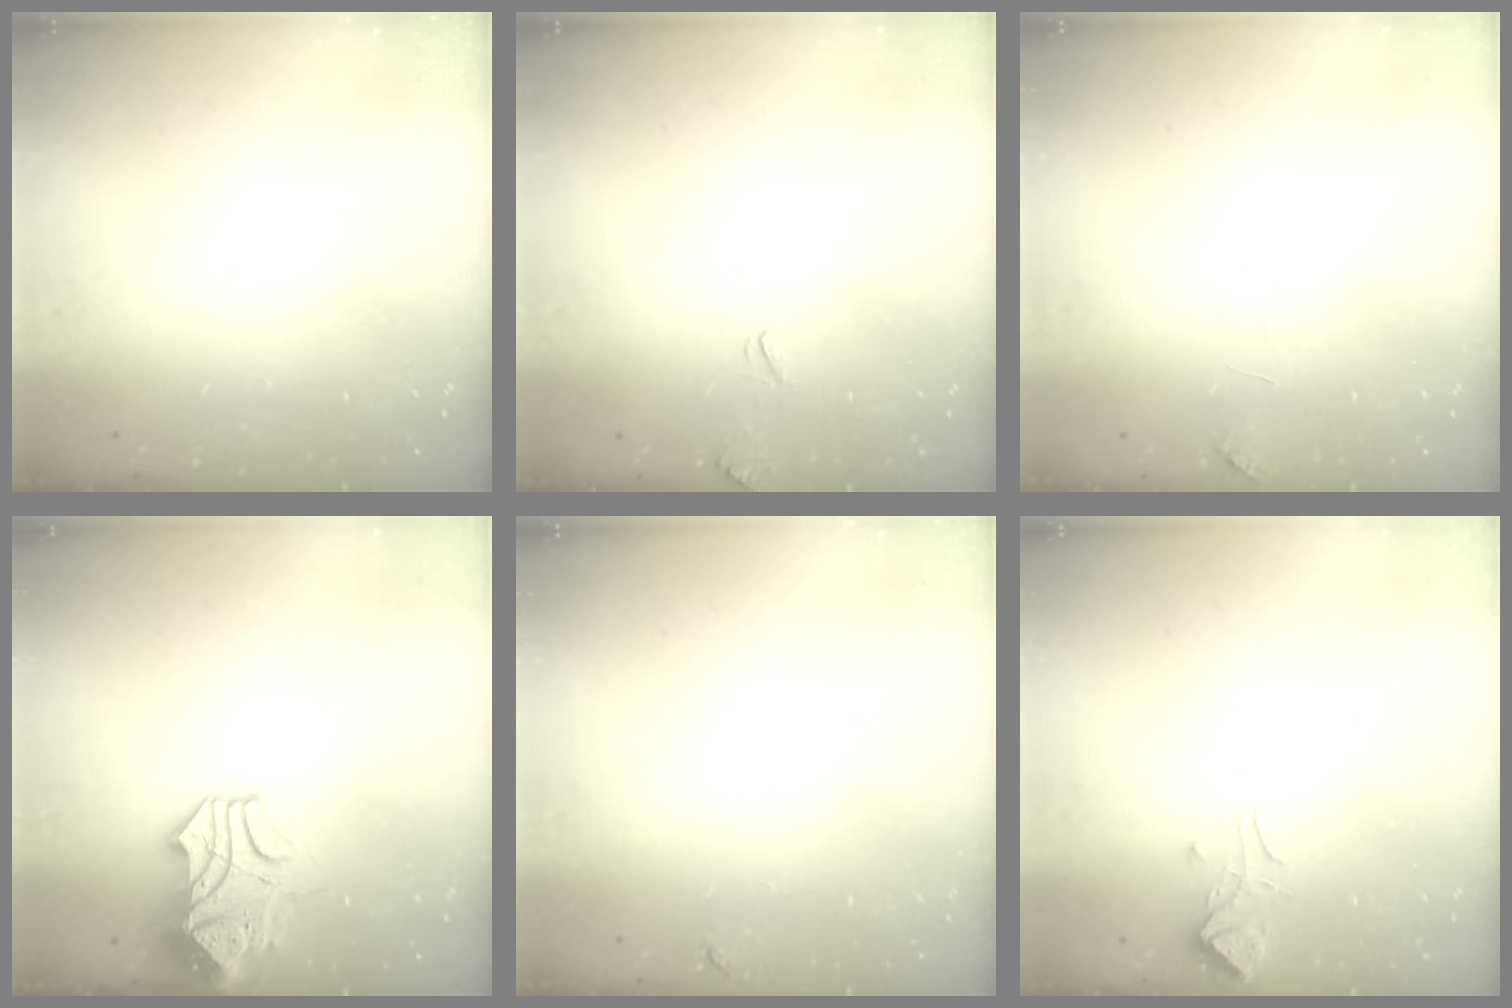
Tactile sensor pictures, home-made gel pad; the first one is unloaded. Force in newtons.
{"total": 3.6, "press": 3.5, "slide": 0.4}
{"total": 1.0, "press": 0.8, "slide": 0.6}
{"total": 3.0, "press": 2.8, "slide": 1.1}
{"total": 0.0}
{"total": 0.9, "press": 0.5, "slide": 0.8}